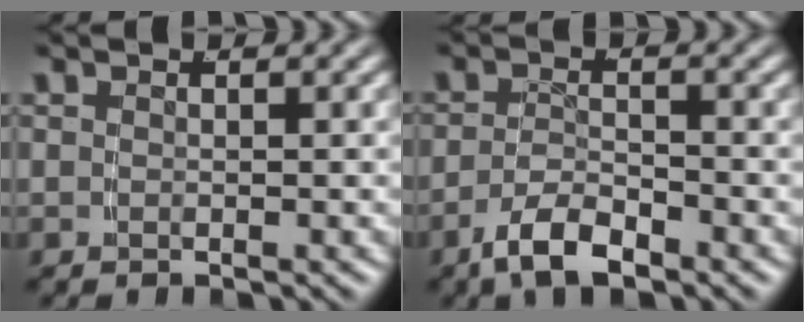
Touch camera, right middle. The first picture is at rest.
{"total": 3.4, "force": [-2.5, 0.9, 2.1], "torque": [-0.038, -0.004, -0.042]}